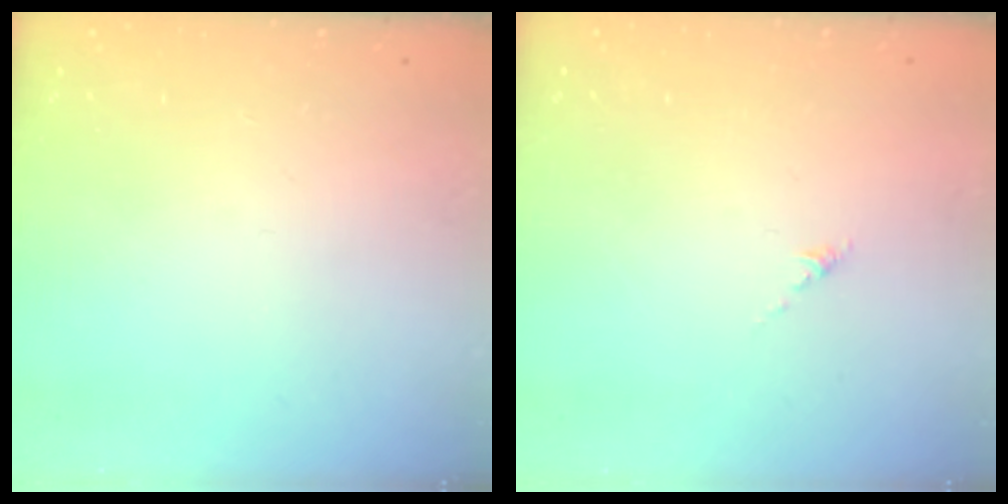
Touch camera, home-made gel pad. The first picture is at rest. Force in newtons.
{"total": 0.0}